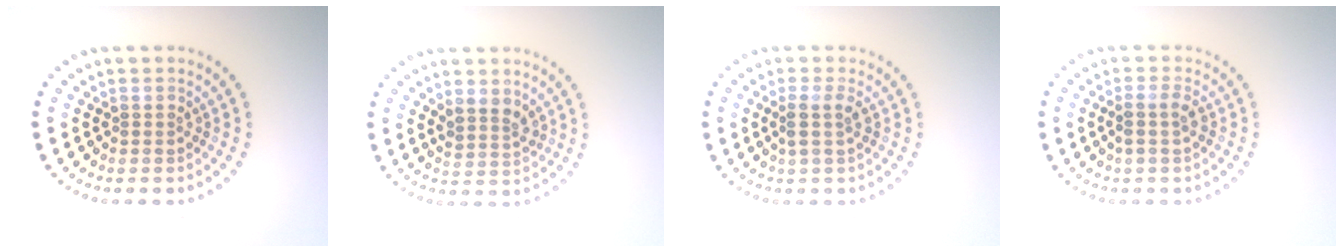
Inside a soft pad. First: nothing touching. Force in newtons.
{"total": 2.0, "press": 1.7, "slide": 1.0}
{"total": 1.6, "press": 1.3, "slide": 0.9}
{"total": 1.6, "press": 1.4, "slide": 0.8}